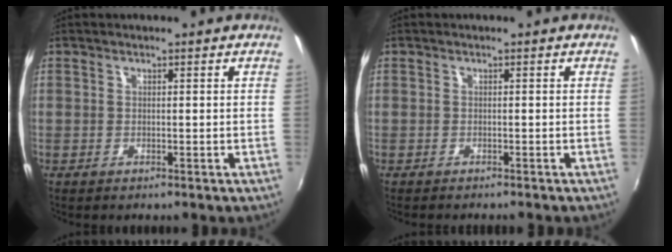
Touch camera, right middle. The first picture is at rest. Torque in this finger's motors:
{"motor_torque": [0.14, -0.97, 0.04, 0.03]}